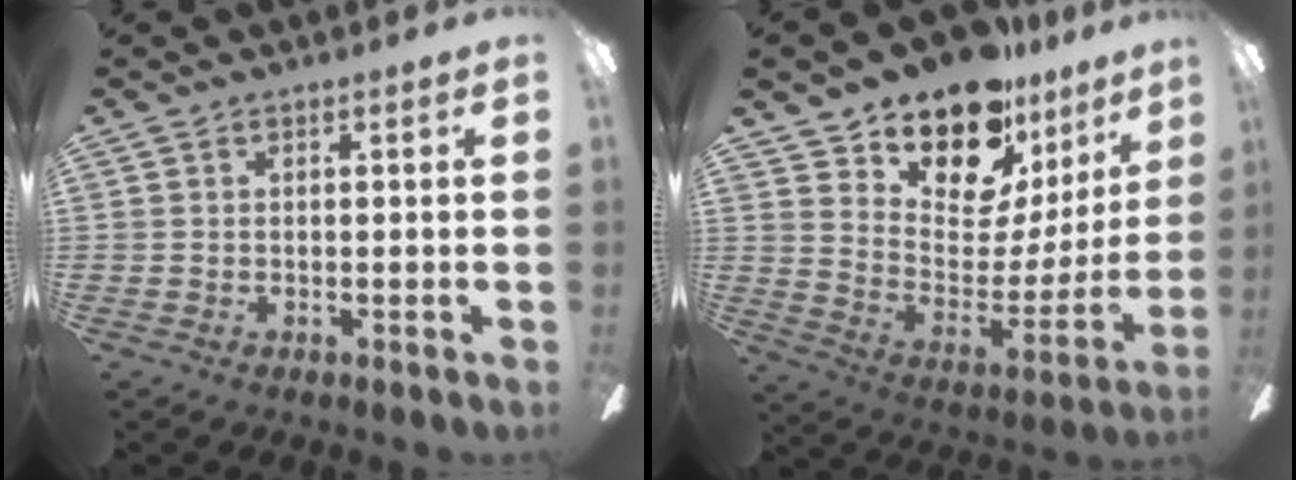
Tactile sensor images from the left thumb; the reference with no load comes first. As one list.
[{"total": 16.4, "force": [13.1, 7.5, 6.5], "torque": [-0.126, -0.107, 0.233]}]